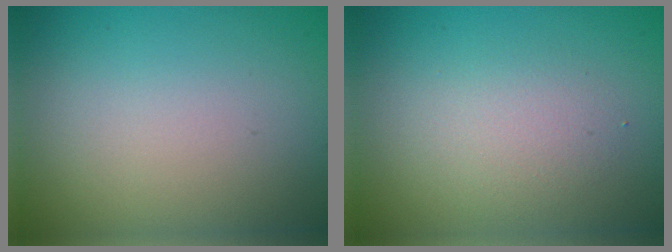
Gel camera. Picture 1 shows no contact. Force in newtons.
{"total": 2.2, "press": 2.2, "slide": 0.2}